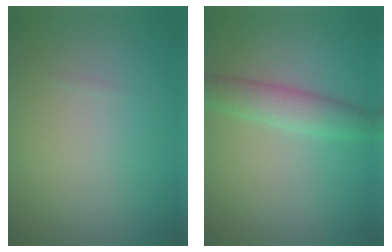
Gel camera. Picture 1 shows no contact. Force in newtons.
{"total": 3.4, "press": 3.4, "slide": 0.3}